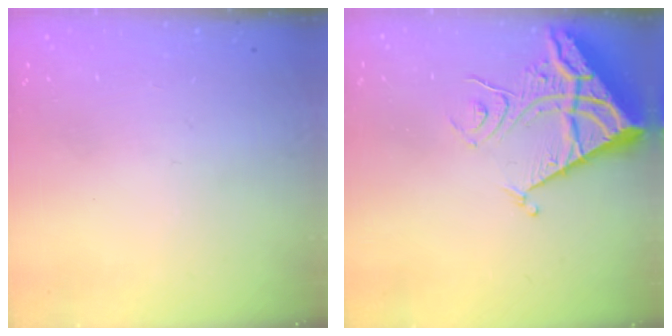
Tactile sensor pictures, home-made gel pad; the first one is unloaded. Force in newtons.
{"total": 11.3, "press": 11.3, "slide": 1.4}